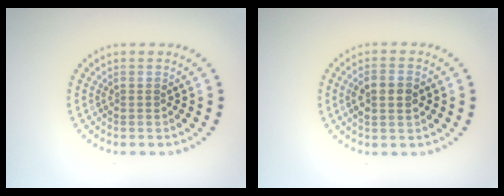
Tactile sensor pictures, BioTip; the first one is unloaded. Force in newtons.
{"total": 2.6, "press": 2.6, "slide": 0.4}